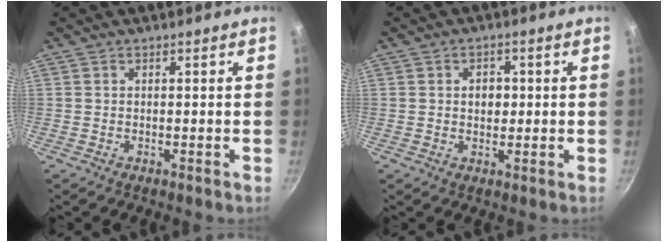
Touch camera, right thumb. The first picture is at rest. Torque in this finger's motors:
{"motor_torque": [0.38, 0.27, 0.59, -0.30, 0.05]}